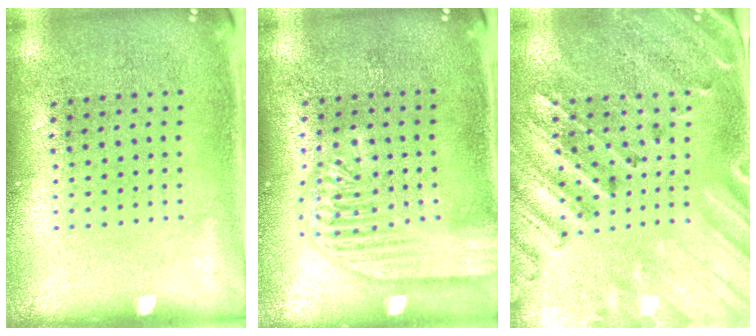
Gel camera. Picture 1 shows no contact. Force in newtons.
{"total": 2.4, "press": 2.4, "slide": 0.3}
{"total": 2.9, "press": 2.6, "slide": 1.1}